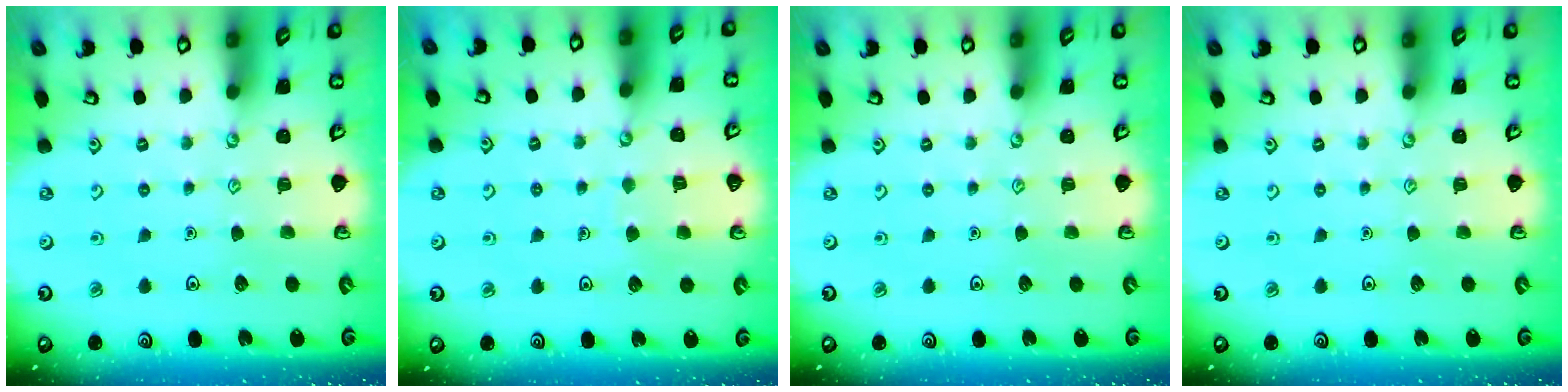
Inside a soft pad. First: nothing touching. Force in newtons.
{"total": 4.0, "press": 3.9, "slide": 0.3}
{"total": 0.0}
{"total": 0.0}